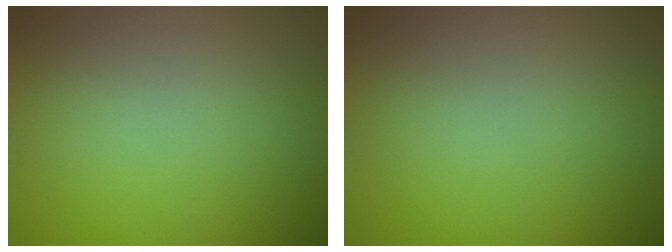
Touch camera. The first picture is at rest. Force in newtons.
{"total": 0.0}